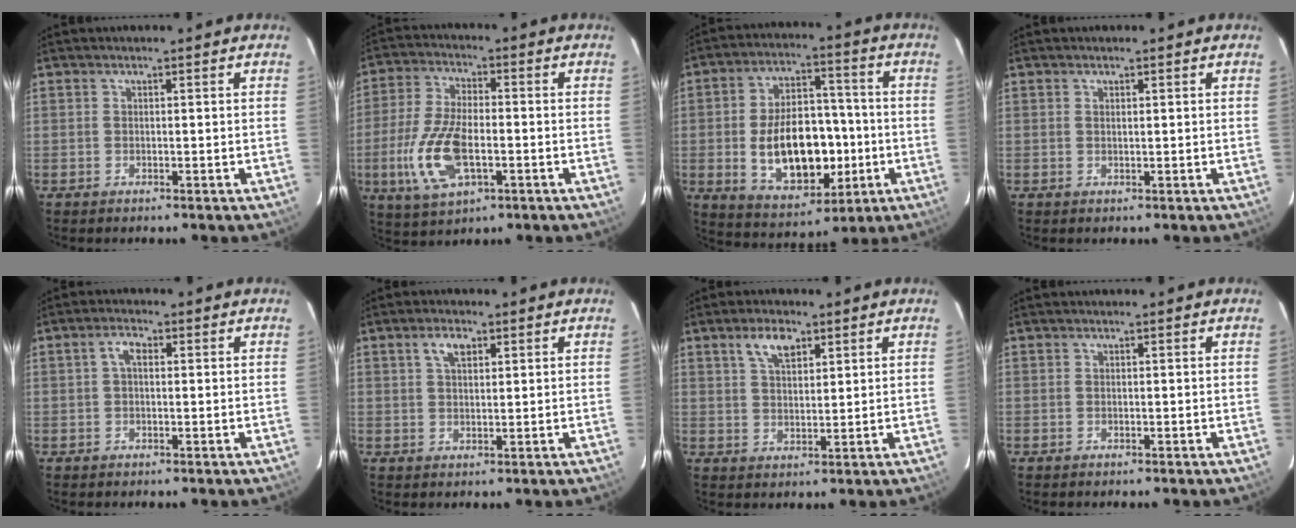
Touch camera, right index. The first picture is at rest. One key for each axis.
{"total": 13.6, "fx": -3.7, "fy": 6.2, "fz": 11.5, "tx": -0.248, "ty": -0.007, "tz": -0.065}
{"total": 17.0, "fx": -3.0, "fy": 10.0, "fz": 13.5, "tx": -0.256, "ty": 0.014, "tz": -0.022}
{"total": 0.5, "fx": 0.3, "fy": 0.1, "fz": 0.4, "tx": -0.008, "ty": 0.001, "tz": 0.007}
{"total": 2.6, "fx": 0.4, "fy": 1.4, "fz": 2.2, "tx": -0.044, "ty": 0.011, "tz": 0.008}
{"total": 3.6, "fx": 1.7, "fy": 1.8, "fz": 2.6, "tx": -0.046, "ty": 0.009, "tz": 0.031}
{"total": 5.4, "fx": 3.1, "fy": 2.5, "fz": 3.7, "tx": -0.063, "ty": 0.009, "tz": 0.057}
{"total": 0.0}